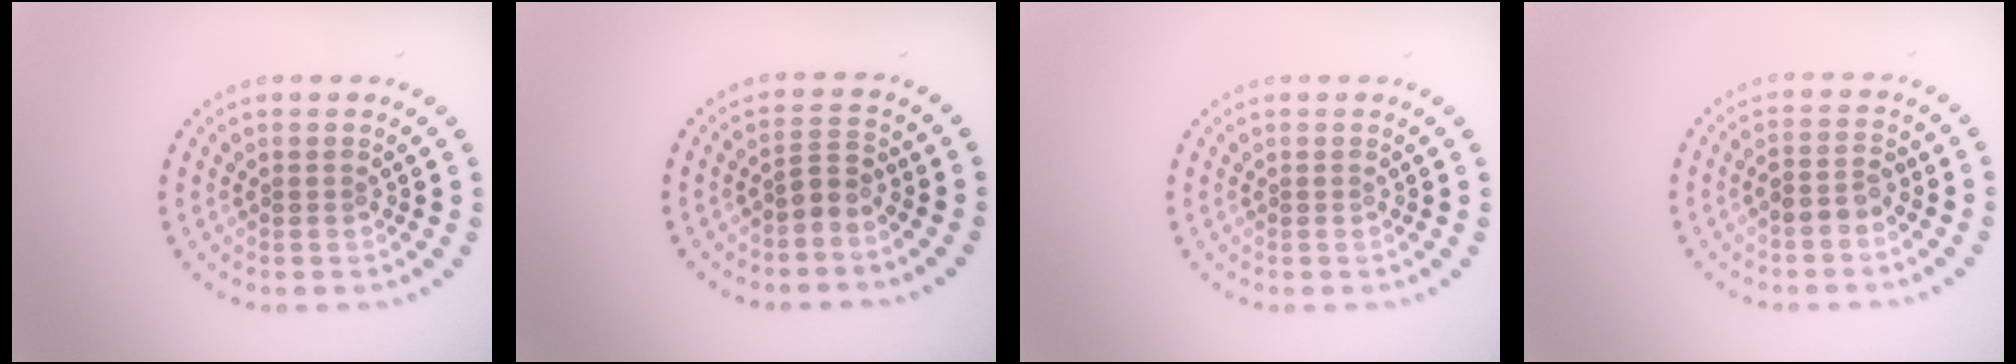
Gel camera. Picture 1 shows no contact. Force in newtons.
{"total": 1.8, "press": 1.3, "slide": 1.2}
{"total": 0.0}
{"total": 2.1, "press": 2.0, "slide": 0.8}